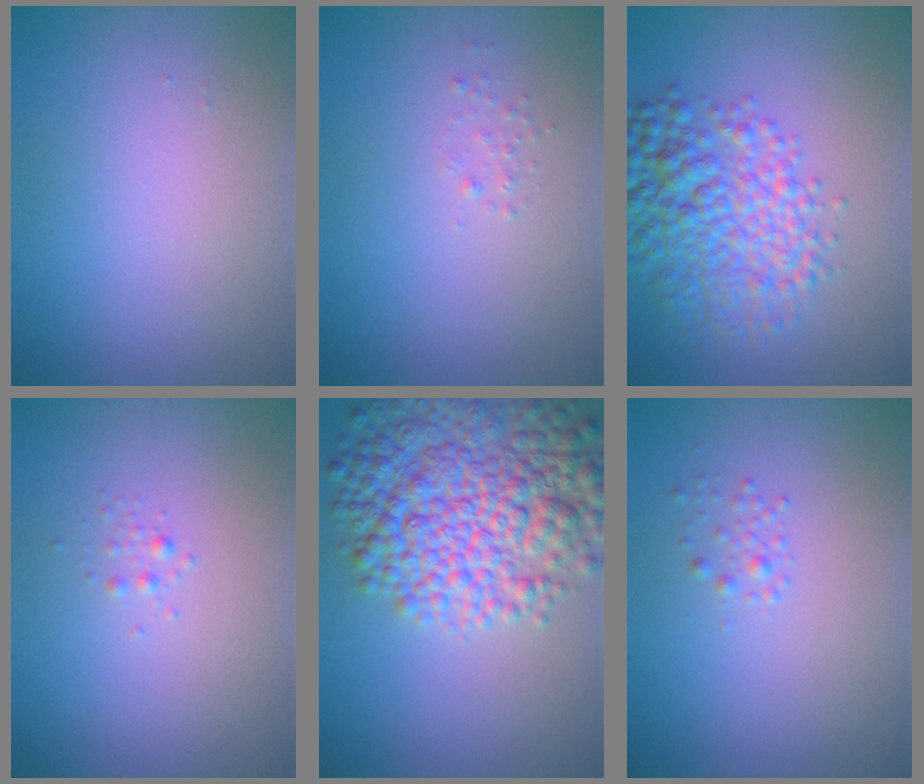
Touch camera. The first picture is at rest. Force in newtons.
{"total": 0.6, "press": 0.6, "slide": 0.0}
{"total": 6.9, "press": 6.9, "slide": 0.1}
{"total": 0.7, "press": 0.7, "slide": 0.0}
{"total": 10.0, "press": 10.0, "slide": 0.3}
{"total": 0.9, "press": 0.9, "slide": 0.1}